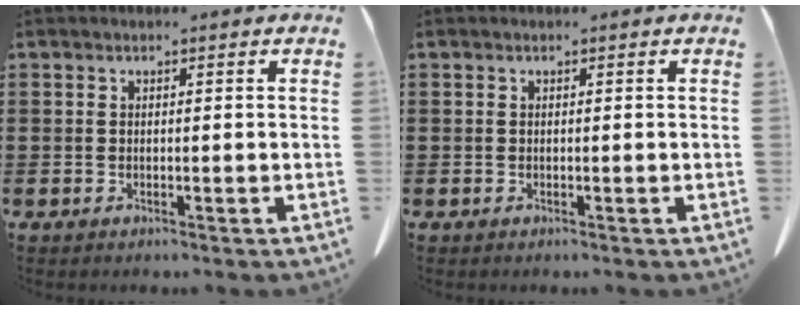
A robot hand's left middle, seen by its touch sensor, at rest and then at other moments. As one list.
[{"total": 0.0}]